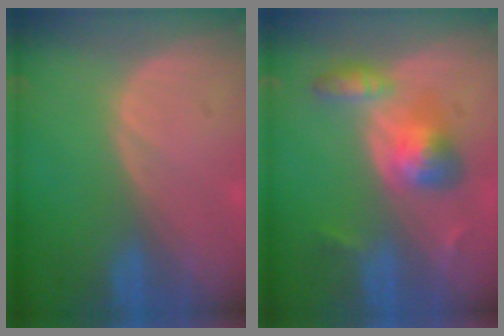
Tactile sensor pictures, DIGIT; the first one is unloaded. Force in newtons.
{"total": 5.7, "press": 5.6, "slide": 1.1}